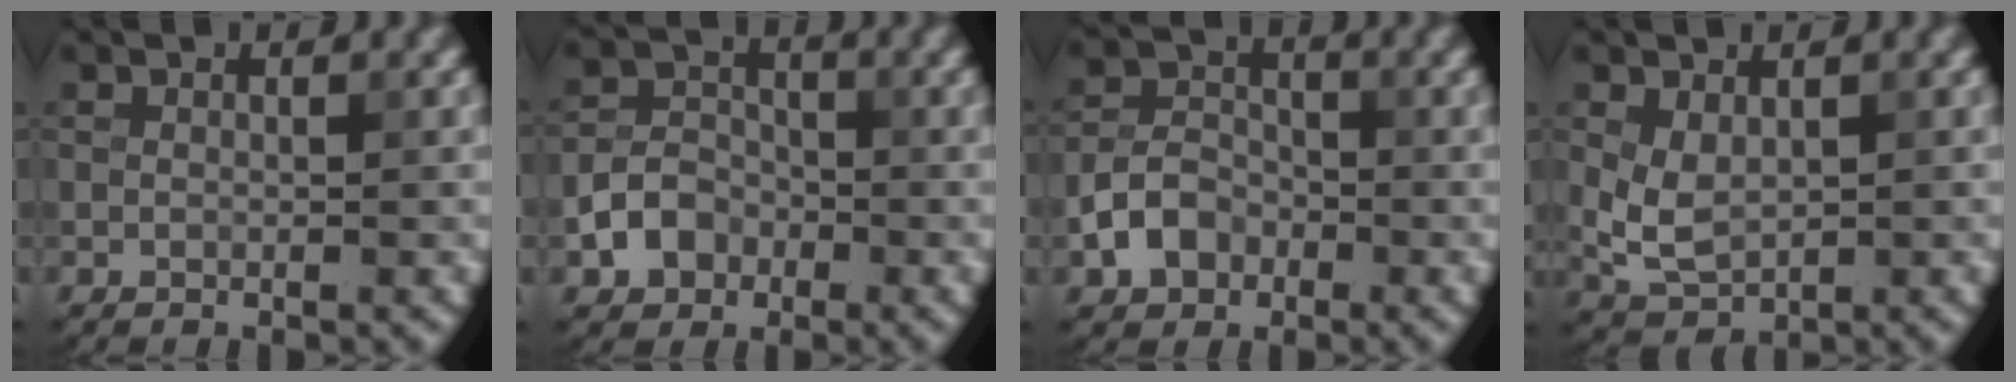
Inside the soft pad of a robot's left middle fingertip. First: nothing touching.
{"total": 3.5, "force": [-1.6, 2.7, 1.5], "torque": [-0.026, 0.005, -0.031]}
{"total": 3.7, "force": [-1.7, 2.7, 1.9], "torque": [-0.036, 0.004, -0.036]}
{"total": 3.0, "force": [0.5, 1.9, 2.2], "torque": [-0.052, -0.002, 0.016]}